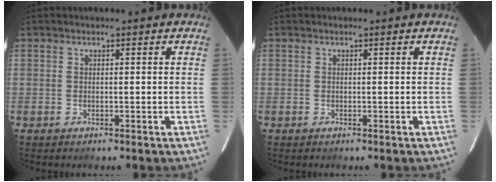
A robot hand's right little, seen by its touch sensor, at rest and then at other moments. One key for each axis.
{"total": 0.0}